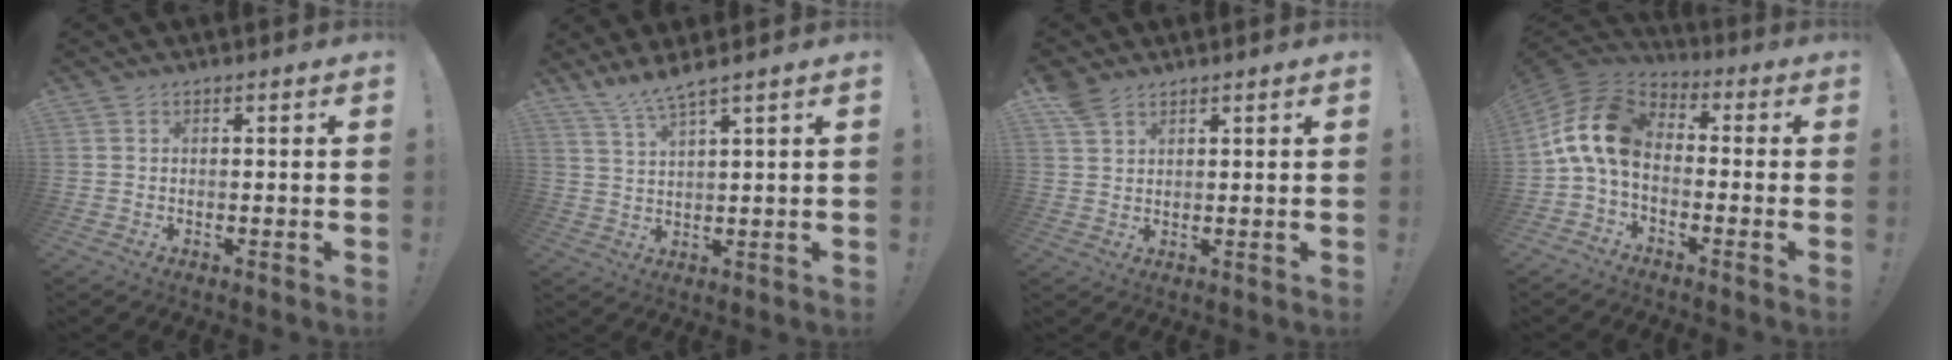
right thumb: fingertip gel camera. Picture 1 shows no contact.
{"total": 5.3, "force": [4.5, -0.4, 2.8], "torque": [-0.069, -0.020, 0.081]}
{"total": 4.6, "force": [3.2, 2.6, 2.1], "torque": [-0.035, -0.013, 0.063]}
{"total": 14.6, "force": [-0.3, 9.0, 11.4], "torque": [-0.220, 0.021, 0.005]}